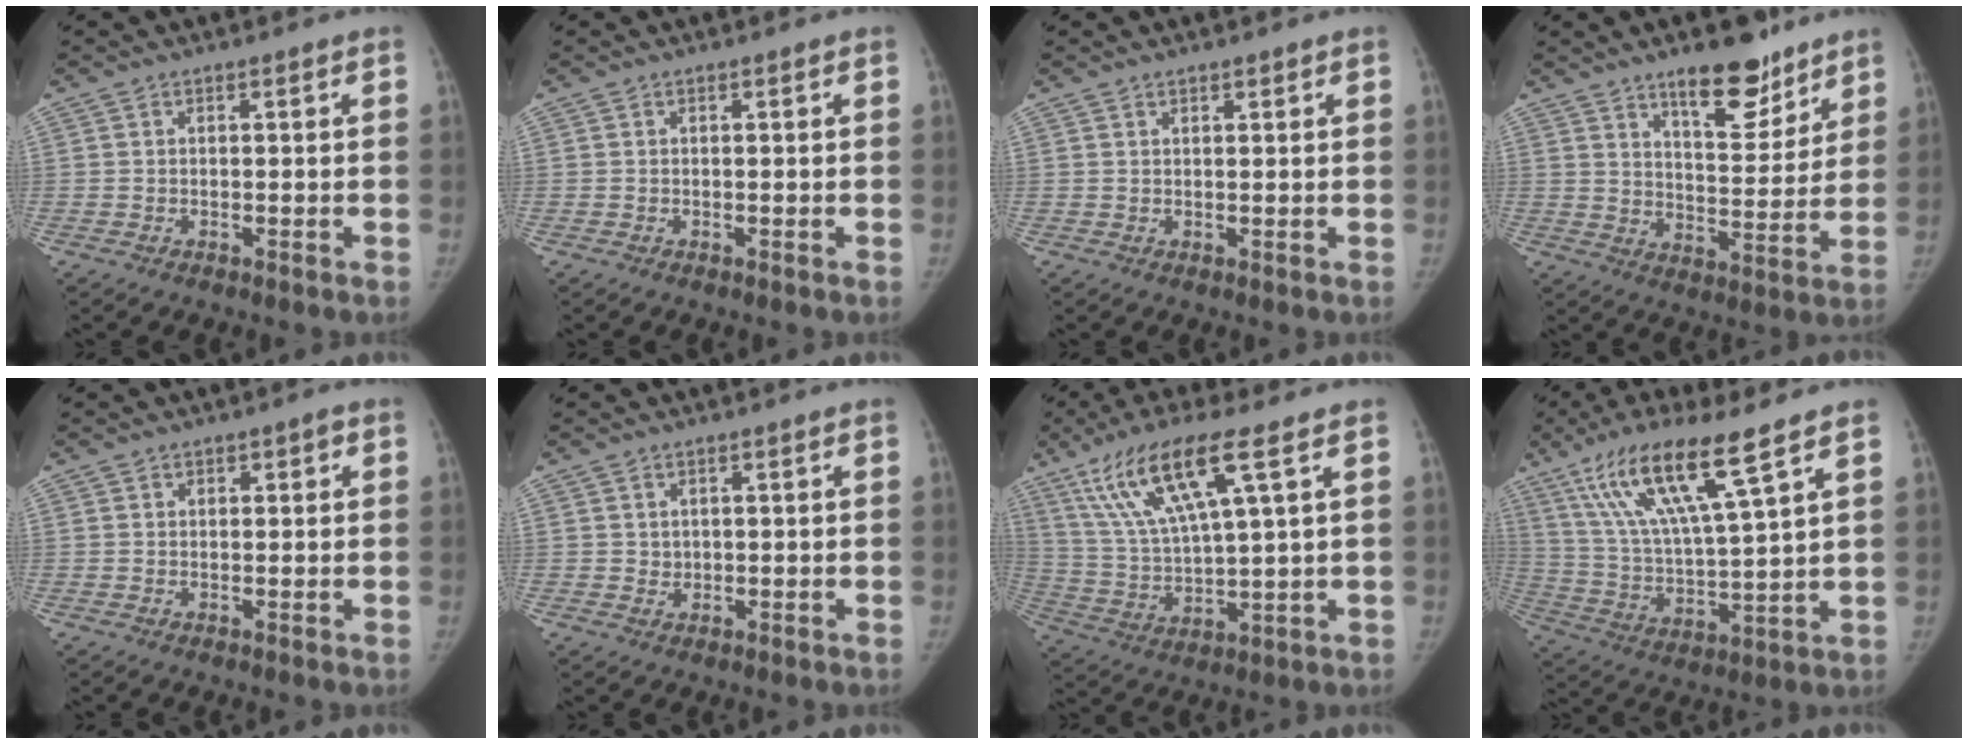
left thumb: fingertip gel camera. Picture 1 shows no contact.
{"total": 0.0}
{"total": 1.1, "force": [0.9, 0.5, 0.4], "torque": [0.000, -0.004, 0.012]}
{"total": 13.1, "force": [9.3, 5.2, 7.7], "torque": [-0.073, -0.064, 0.145]}
{"total": 1.8, "force": [0.7, 1.3, 1.1], "torque": [-0.003, 0.000, 0.007]}
{"total": 1.5, "force": [0.5, 1.3, 0.3], "torque": [0.002, -0.003, 0.009]}
{"total": 15.3, "force": [7.8, 2.7, 12.9], "torque": [-0.271, -0.020, 0.158]}
{"total": 17.2, "force": [10.2, 2.6, 13.6], "torque": [-0.265, -0.036, 0.200]}